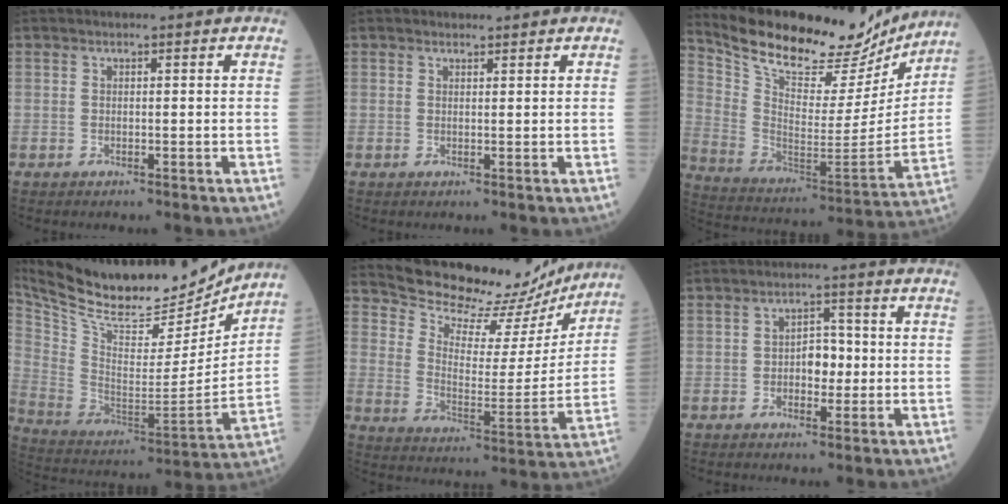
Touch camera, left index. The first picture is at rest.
{"total": 0.9, "force": [0.8, 0.3, -0.1], "torque": [0.000, -0.002, 0.012]}
{"total": 23.6, "force": [21.1, 6.4, 8.4], "torque": [-0.144, -0.031, 0.317]}
{"total": 24.9, "force": [21.9, 5.8, 10.5], "torque": [-0.201, -0.024, 0.350]}
{"total": 18.4, "force": [17.5, 4.7, 3.0], "torque": [-0.038, -0.034, 0.237]}
{"total": 3.8, "force": [-0.6, 2.3, 3.0], "torque": [-0.038, 0.011, -0.011]}